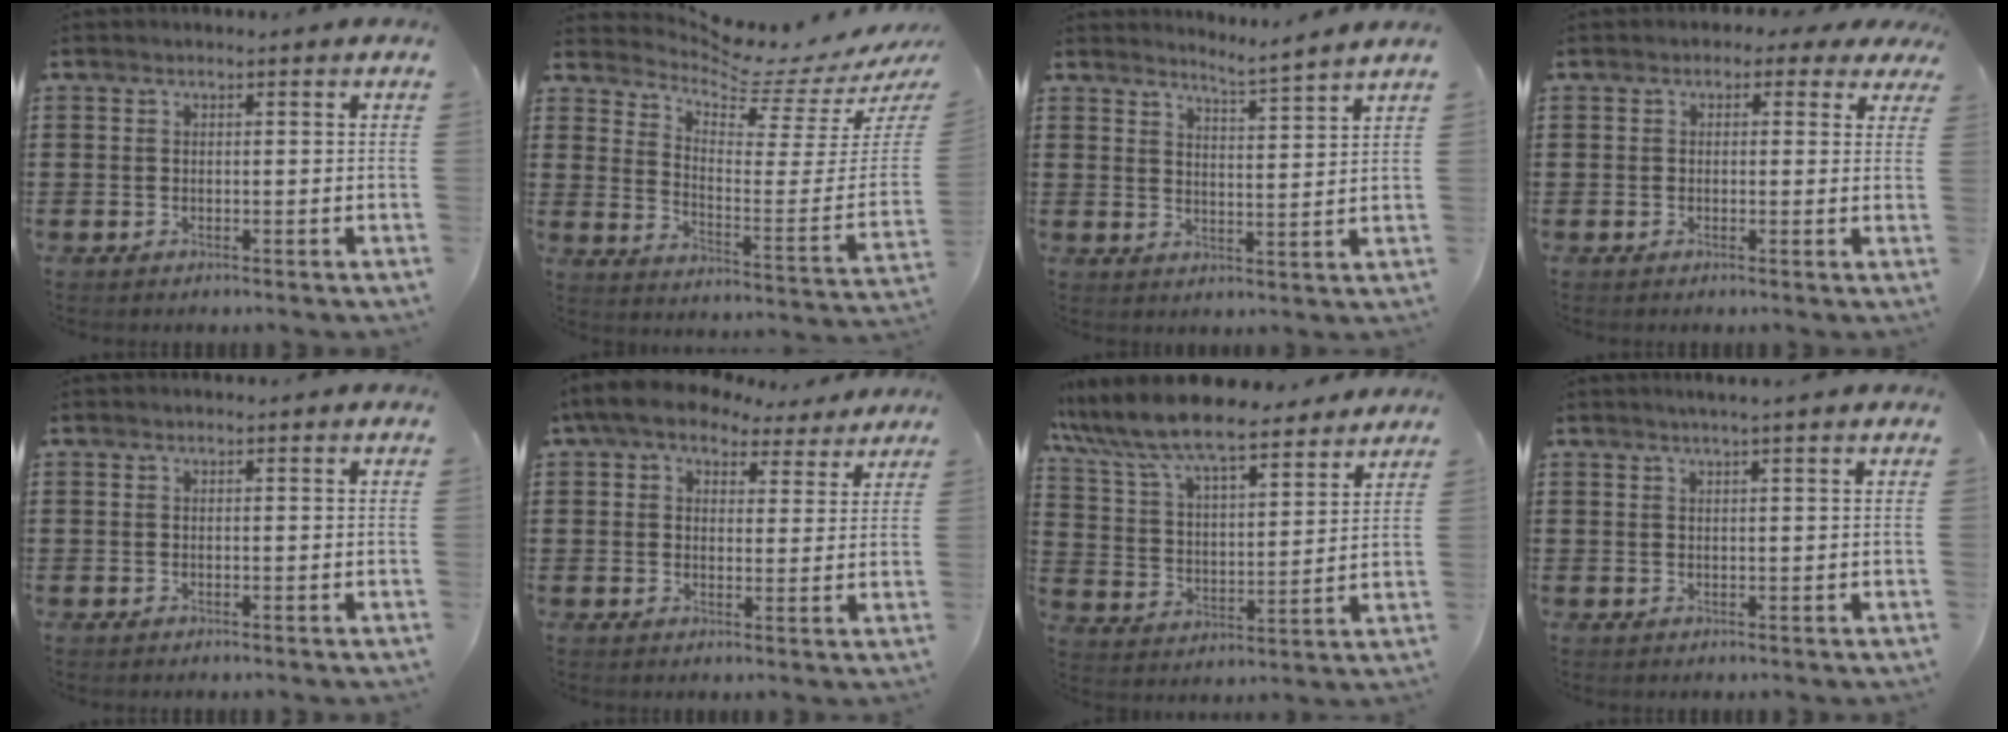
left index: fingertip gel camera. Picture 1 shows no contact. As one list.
[{"total": 5.0, "force": [4.7, 0.5, 1.5], "torque": [-0.045, -0.060, 0.070]}, {"total": 3.8, "force": [3.6, -1.2, 0.5], "torque": [-0.023, -0.027, 0.060]}, {"total": 1.5, "force": [0.5, 1.2, 0.8], "torque": [-0.013, 0.005, 0.004]}, {"total": 0.0}, {"total": 6.4, "force": [5.1, 2.8, 2.8], "torque": [-0.068, -0.009, 0.091]}, {"total": 9.2, "force": [8.2, 1.4, 3.8], "torque": [-0.107, -0.040, 0.143]}, {"total": 1.6, "force": [1.2, -0.2, 1.0], "torque": [-0.018, -0.001, 0.022]}]